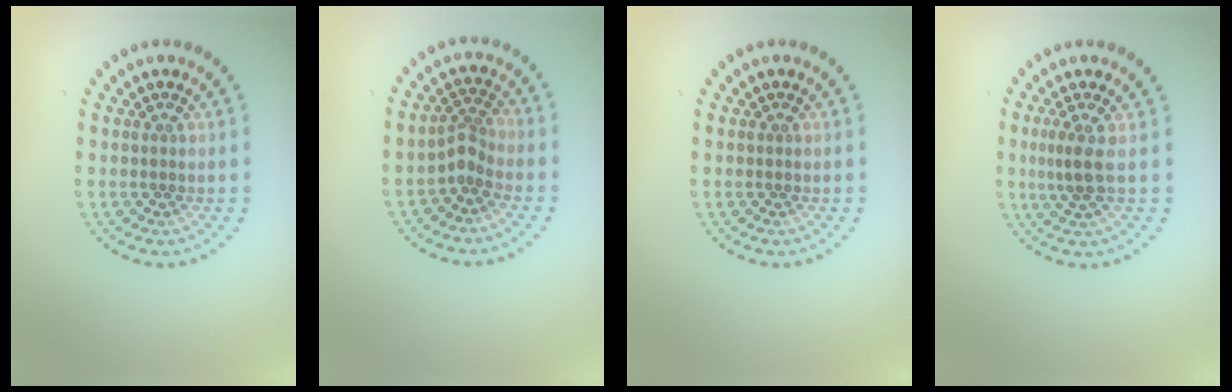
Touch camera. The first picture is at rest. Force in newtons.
{"total": 1.9, "press": 1.3, "slide": 1.4}
{"total": 0.0}
{"total": 2.3, "press": 1.6, "slide": 1.6}